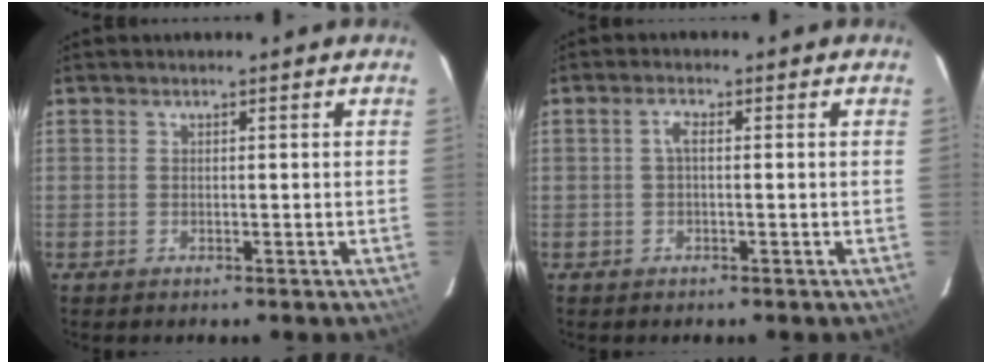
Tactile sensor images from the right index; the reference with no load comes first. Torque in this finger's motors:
{"motor_torque": [0.17, -0.04, 0.13, 0.05]}